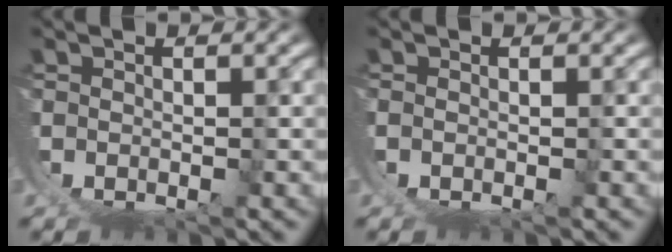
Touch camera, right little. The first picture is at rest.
{"total": 0.0}